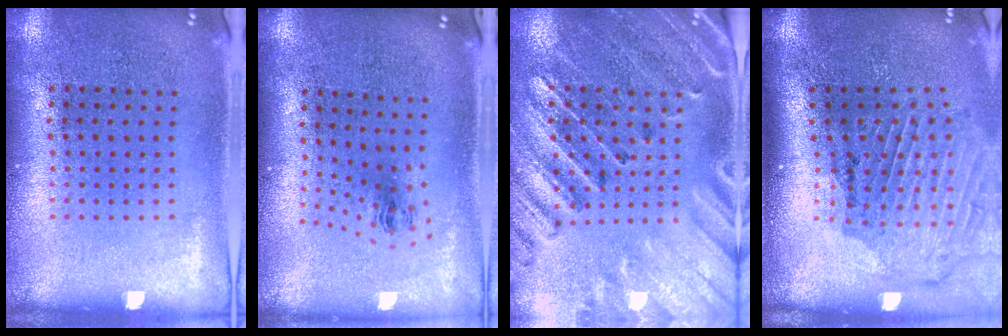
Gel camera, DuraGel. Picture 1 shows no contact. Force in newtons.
{"total": 1.0, "press": 0.4, "slide": 0.9}
{"total": 2.9, "press": 2.7, "slide": 0.9}
{"total": 2.0, "press": 1.9, "slide": 0.6}